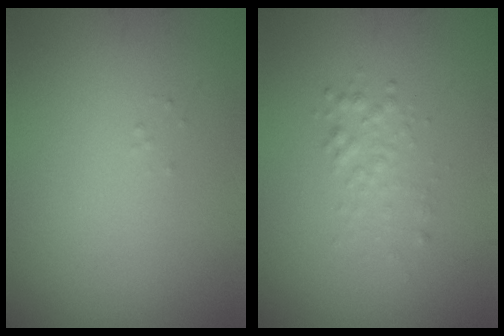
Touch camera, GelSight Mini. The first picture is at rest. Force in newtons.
{"total": 1.4, "press": 1.4, "slide": 0.1}